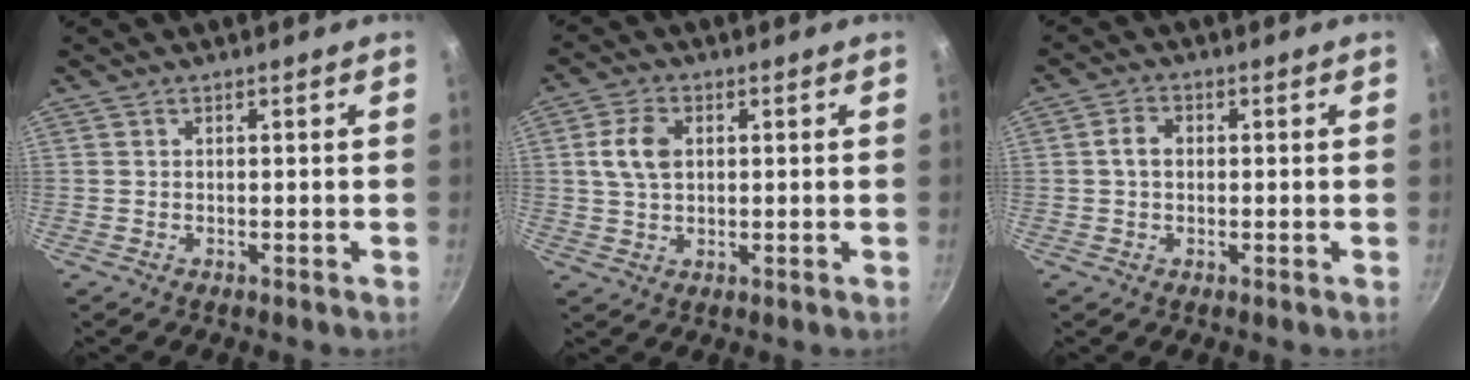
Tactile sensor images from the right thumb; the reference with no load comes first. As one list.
[{"total": 6.2, "force": [1.2, 4.1, 4.5], "torque": [-0.080, 0.006, 0.020]}, {"total": 3.4, "force": [0.2, 2.6, 2.3], "torque": [-0.033, 0.011, -0.002]}]